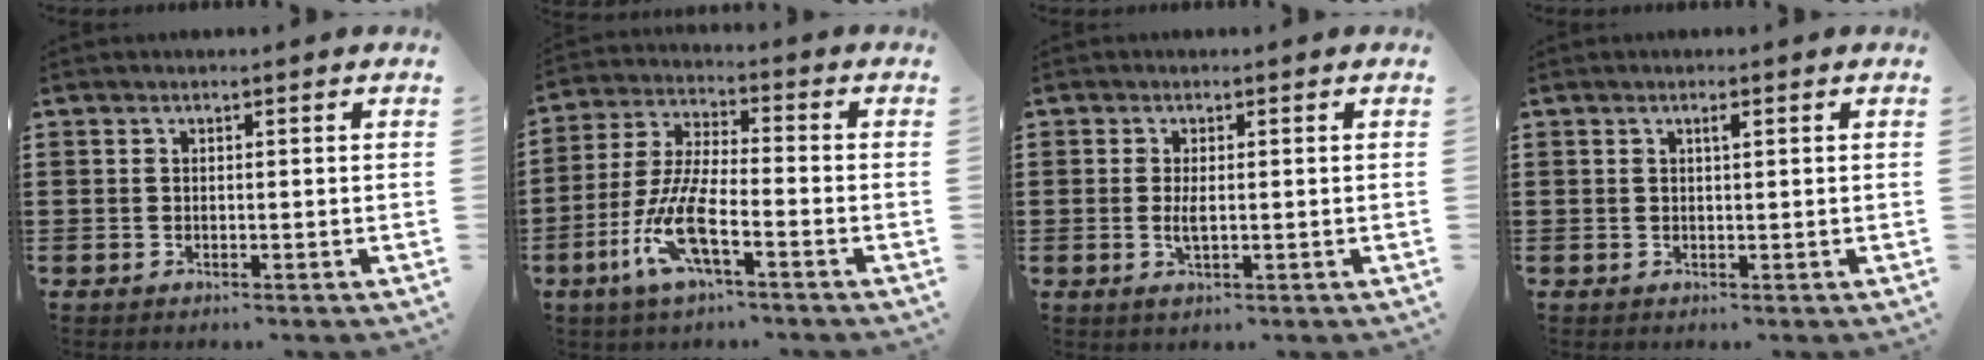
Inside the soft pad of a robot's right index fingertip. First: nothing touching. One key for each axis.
{"total": 9.8, "fx": -4.7, "fy": 2.2, "fz": 8.3, "tx": -0.196, "ty": -0.017, "tz": -0.093}
{"total": 2.2, "fx": -0.1, "fy": 0.6, "fz": 2.1, "tx": -0.048, "ty": -0.007, "tz": -0.005}
{"total": 0.9, "fx": 0.4, "fy": 0.1, "fz": 0.8, "tx": -0.015, "ty": 0.001, "tz": 0.007}